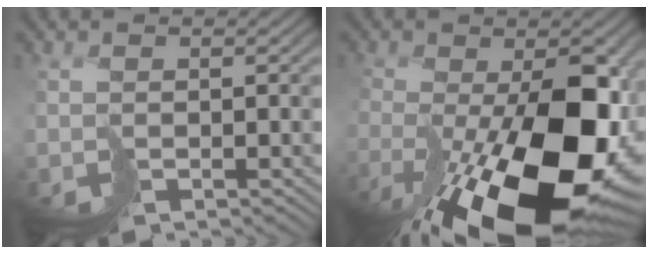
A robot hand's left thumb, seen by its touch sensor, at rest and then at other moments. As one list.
[{"total": 18.0, "force": [-6.5, 8.0, 14.8], "torque": [-0.233, -0.039, -0.083]}]